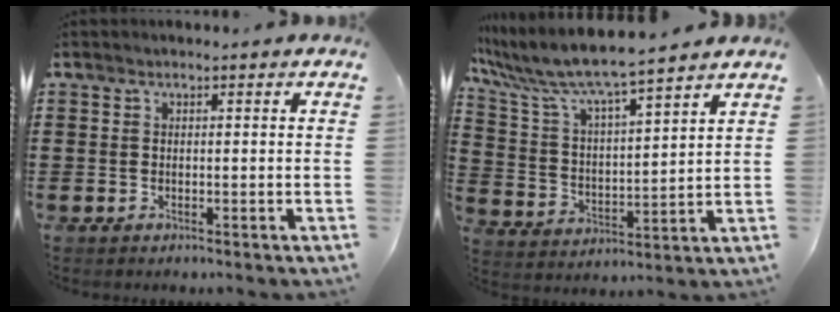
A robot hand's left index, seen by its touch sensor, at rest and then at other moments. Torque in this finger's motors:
{"motor_torque": [1.33, -0.81, 0.92, 0.21]}